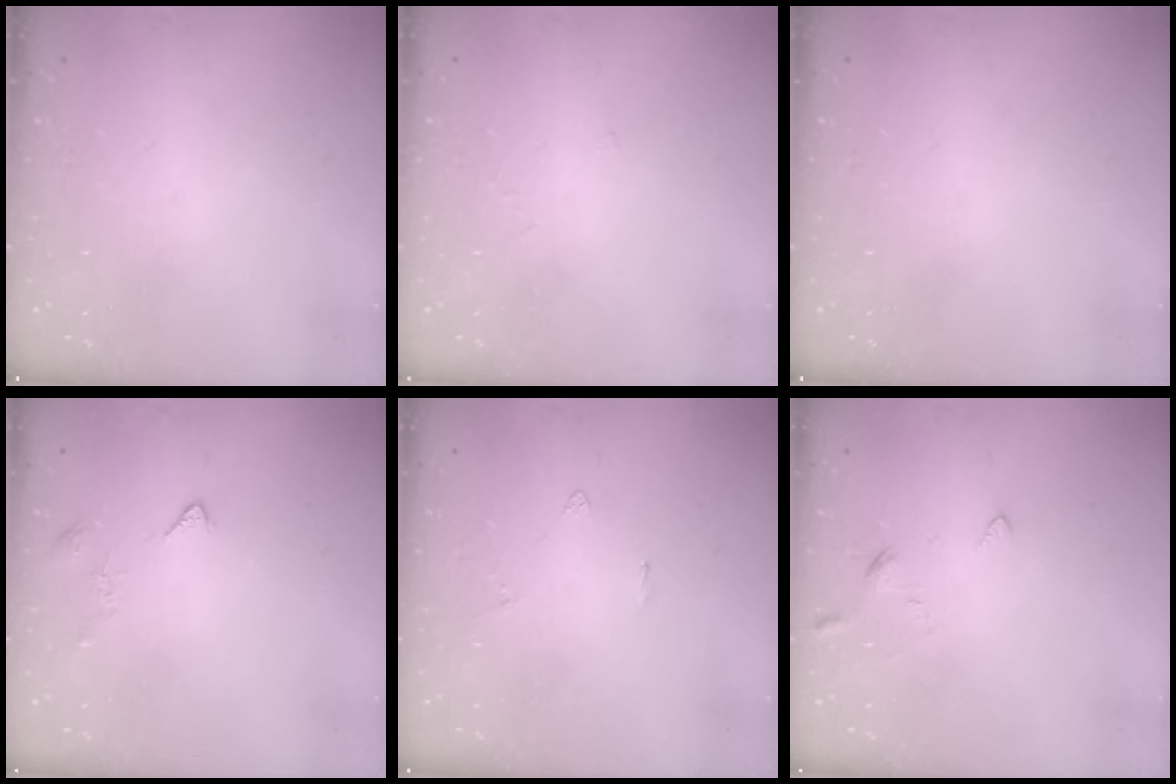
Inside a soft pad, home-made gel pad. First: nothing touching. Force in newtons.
{"total": 2.6, "press": 2.6, "slide": 0.3}
{"total": 0.0}
{"total": 2.1, "press": 2.0, "slide": 0.4}
{"total": 2.0, "press": 2.0, "slide": 0.5}
{"total": 2.8, "press": 2.8, "slide": 0.6}